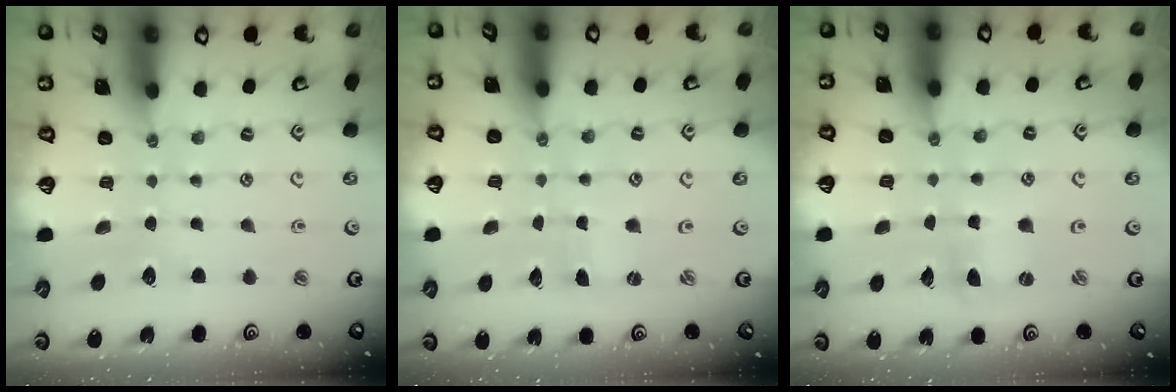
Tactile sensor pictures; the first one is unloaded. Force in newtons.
{"total": 0.0}
{"total": 1.6, "press": 1.6, "slide": 0.3}